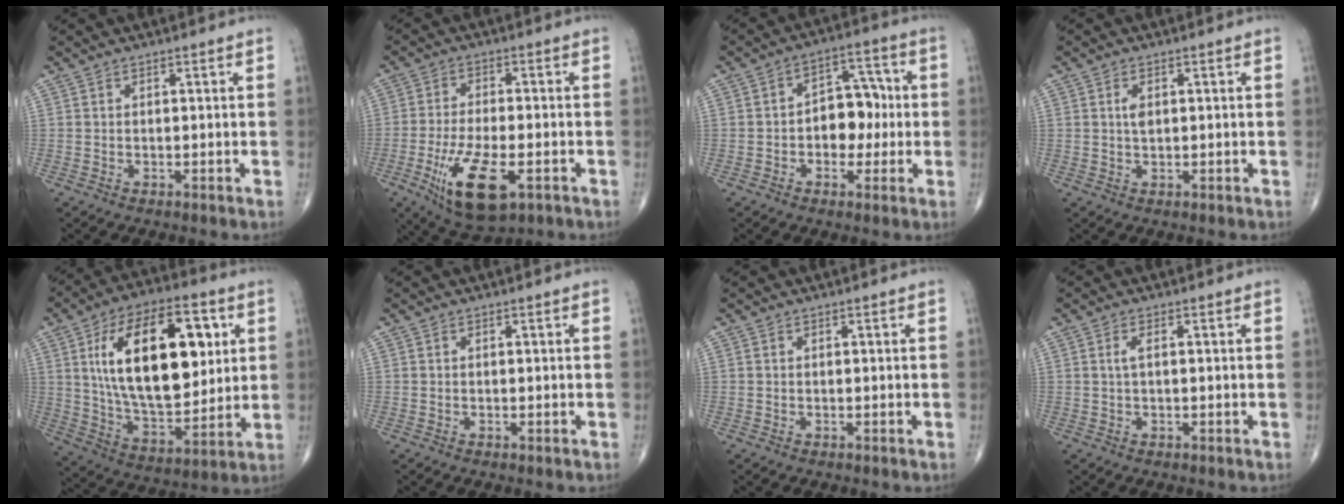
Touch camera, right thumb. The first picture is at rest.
{"total": 13.2, "force": [-5.1, 5.2, 11.0], "torque": [-0.203, -0.001, -0.080]}
{"total": 9.2, "force": [-0.6, 6.3, 6.6], "torque": [-0.055, 0.029, -0.015]}
{"total": 2.0, "force": [0.5, 1.1, 1.6], "torque": [-0.028, -0.002, 0.010]}
{"total": 26.0, "force": [6.6, 13.0, 21.5], "torque": [-0.329, -0.020, 0.110]}
{"total": 0.0}
{"total": 0.0}
{"total": 1.5, "force": [0.2, 0.5, 1.4], "torque": [-0.035, 0.002, 0.005]}